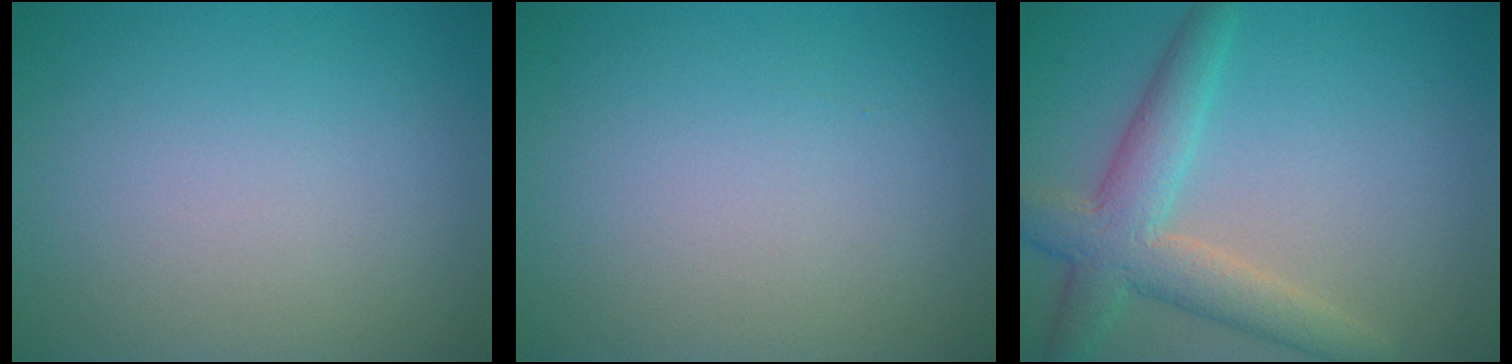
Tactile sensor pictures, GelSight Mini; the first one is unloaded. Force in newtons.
{"total": 0.0}
{"total": 5.2, "press": 5.2, "slide": 0.2}